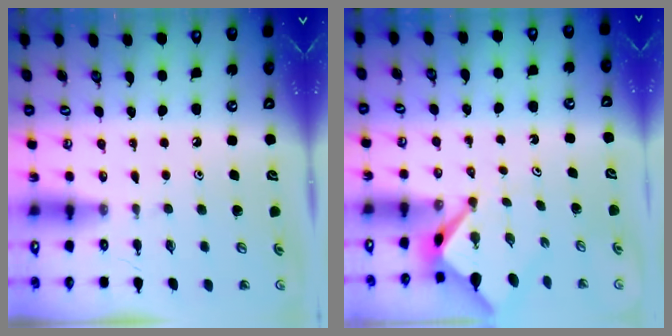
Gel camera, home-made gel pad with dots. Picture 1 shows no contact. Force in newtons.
{"total": 2.7, "press": 2.7, "slide": 0.3}